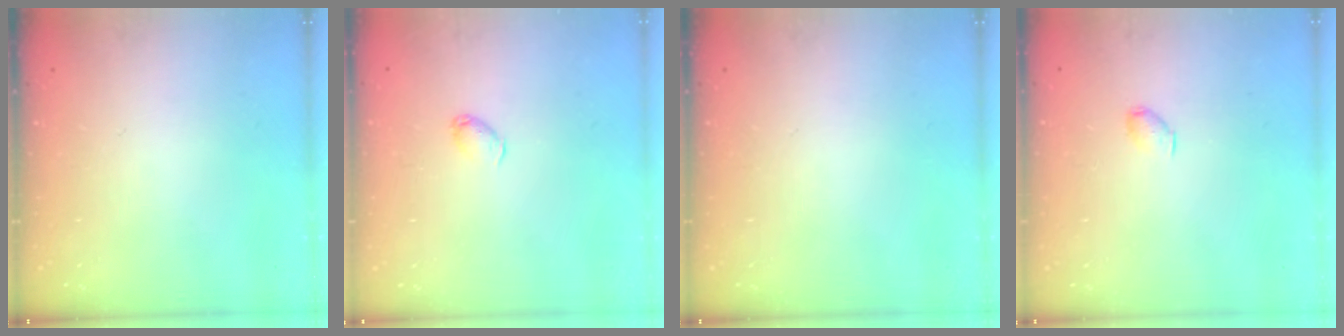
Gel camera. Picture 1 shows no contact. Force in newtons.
{"total": 2.9, "press": 2.8, "slide": 0.6}
{"total": 0.0}
{"total": 3.1, "press": 3.1, "slide": 0.5}